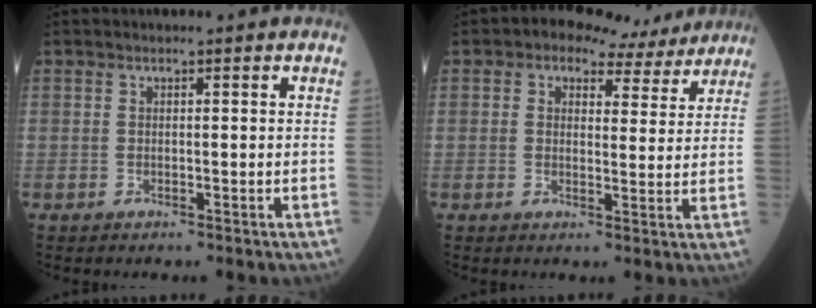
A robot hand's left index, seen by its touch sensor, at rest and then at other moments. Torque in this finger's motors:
{"motor_torque": [1.07, -1.07, 0.12, 0.03]}